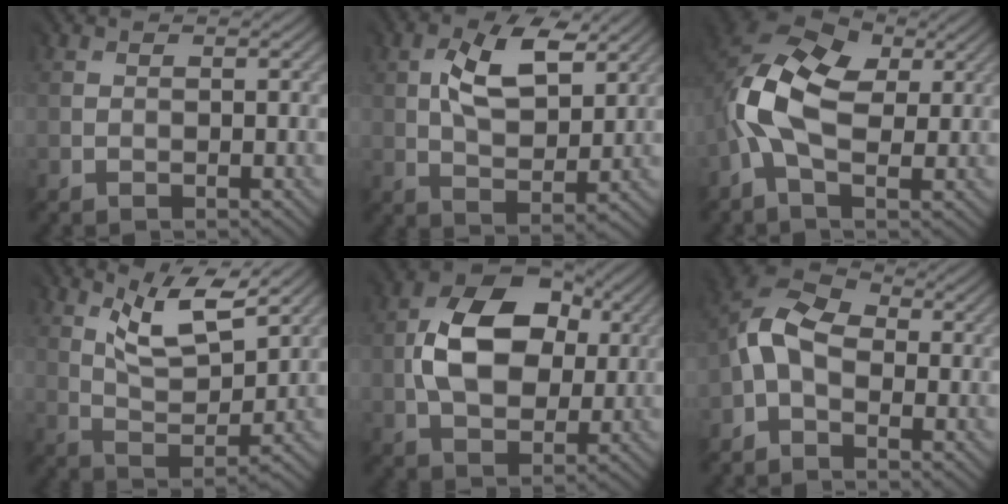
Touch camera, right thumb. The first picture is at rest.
{"total": 7.7, "force": [3.8, 4.1, 5.4], "torque": [-0.108, 0.005, 0.066]}
{"total": 10.6, "force": [1.1, 6.7, 8.1], "torque": [-0.194, 0.007, 0.009]}
{"total": 8.5, "force": [6.3, 2.3, 5.2], "torque": [-0.095, -0.006, 0.116]}
{"total": 10.7, "force": [2.2, 7.5, 7.4], "torque": [-0.144, 0.012, 0.035]}
{"total": 8.5, "force": [-0.4, 5.5, 6.5], "torque": [-0.156, 0.016, -0.023]}